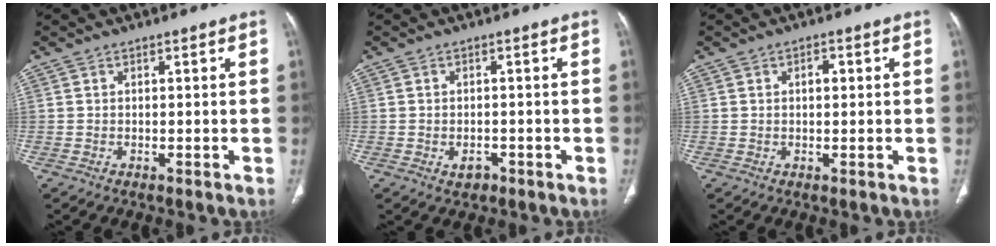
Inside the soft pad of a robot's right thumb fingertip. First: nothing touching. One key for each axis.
{"total": 2.3, "fx": -1.0, "fy": 1.6, "fz": 1.2, "tx": -0.014, "ty": 0.005, "tz": -0.009}
{"total": 2.0, "fx": 0.4, "fy": 1.1, "fz": 1.6, "tx": -0.022, "ty": 0.004, "tz": 0.005}